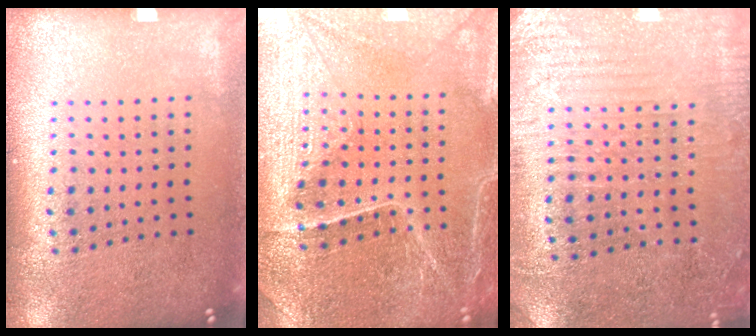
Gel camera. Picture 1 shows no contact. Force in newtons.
{"total": 3.4, "press": 3.4, "slide": 0.4}
{"total": 2.9, "press": 2.8, "slide": 0.6}